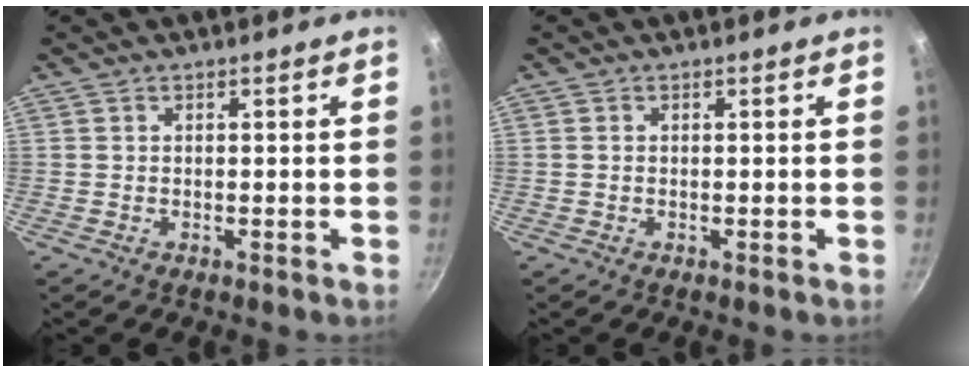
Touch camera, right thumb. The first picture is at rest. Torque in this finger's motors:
{"motor_torque": [0.06, -0.09, 0.02, 0.65, 0.08]}